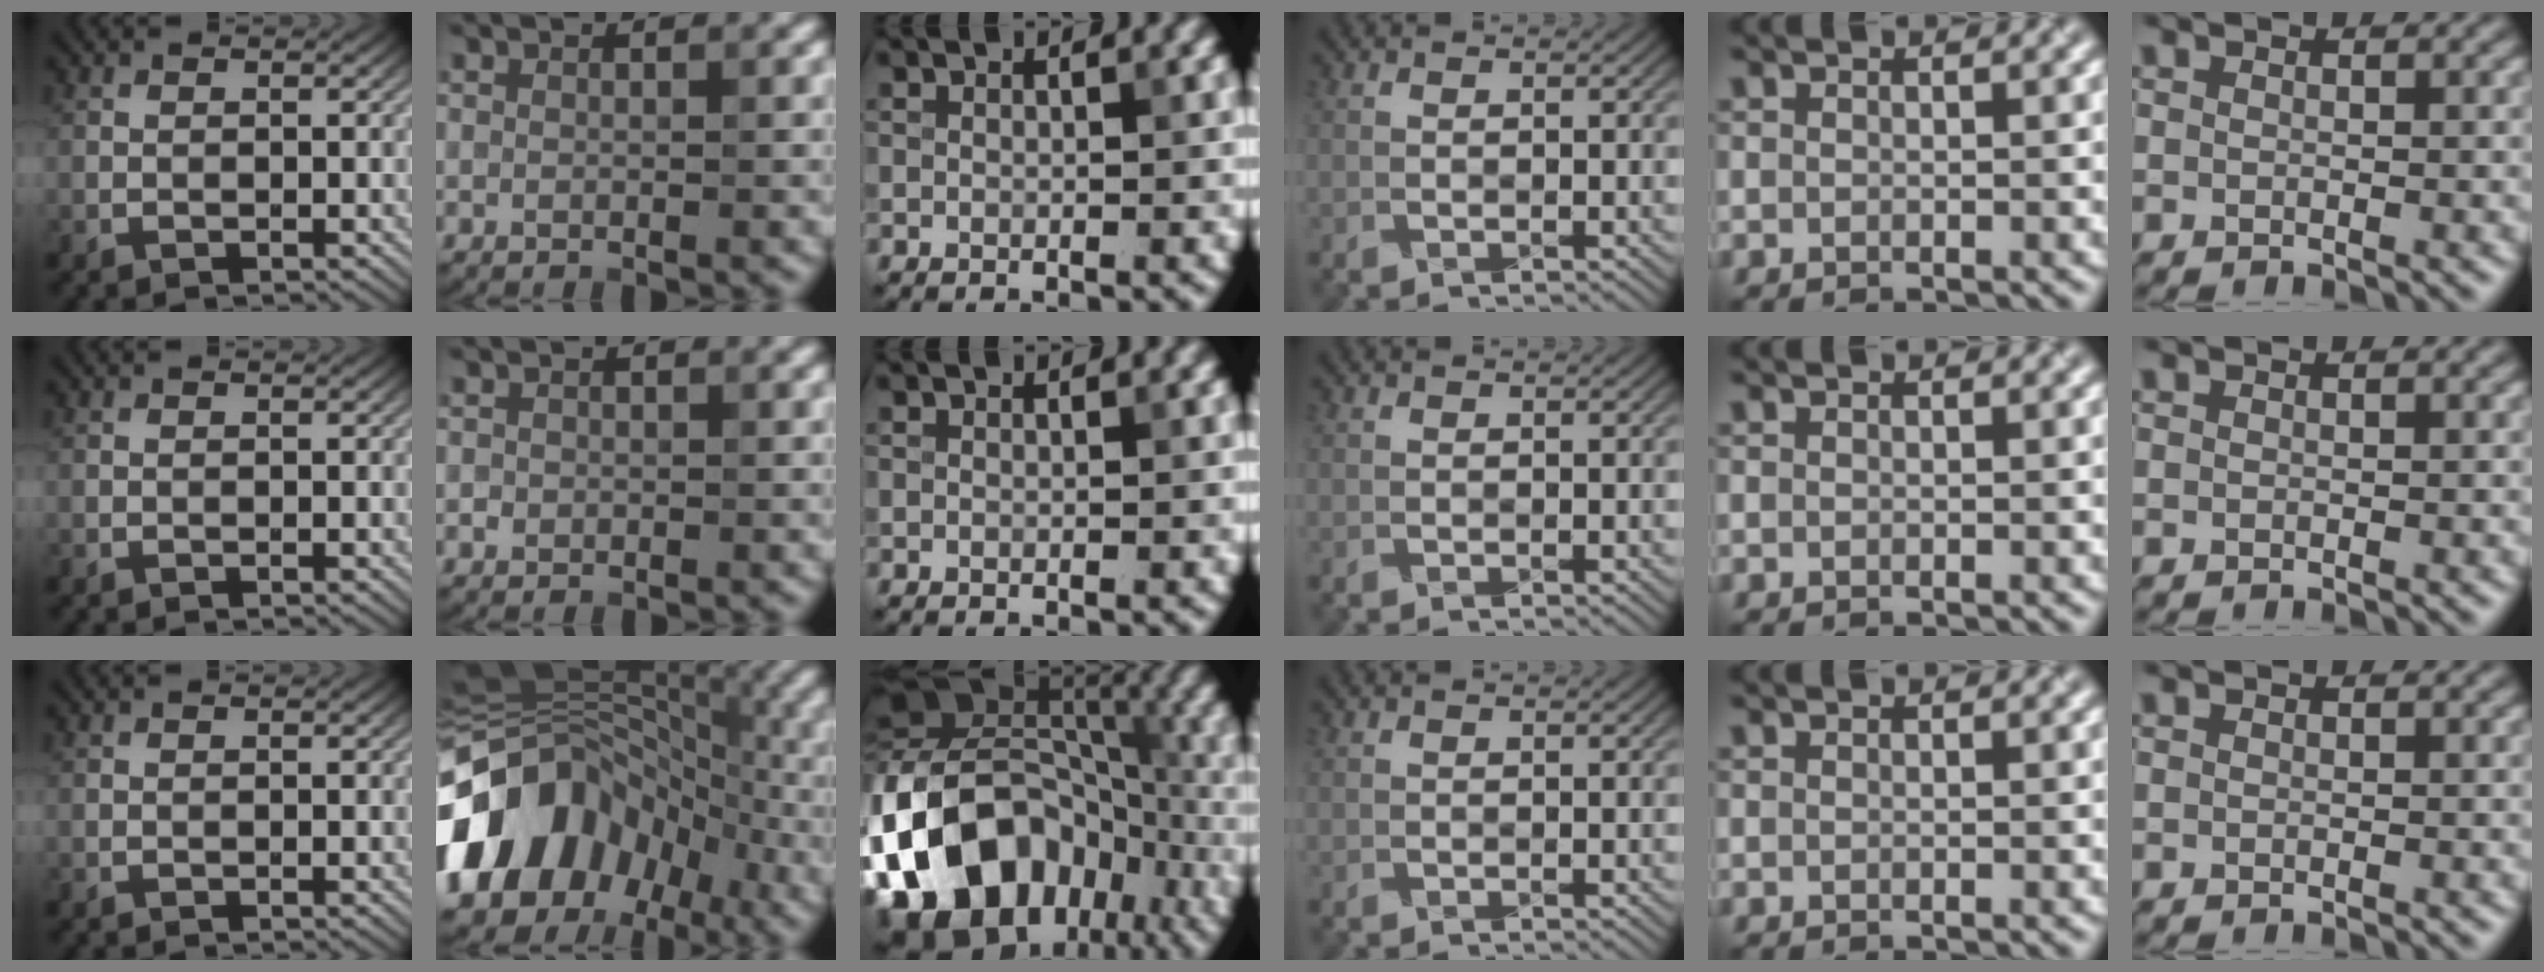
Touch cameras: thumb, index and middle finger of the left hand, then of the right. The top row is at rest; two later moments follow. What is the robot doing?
{"motion": "fold", "object": "canvas paper"}